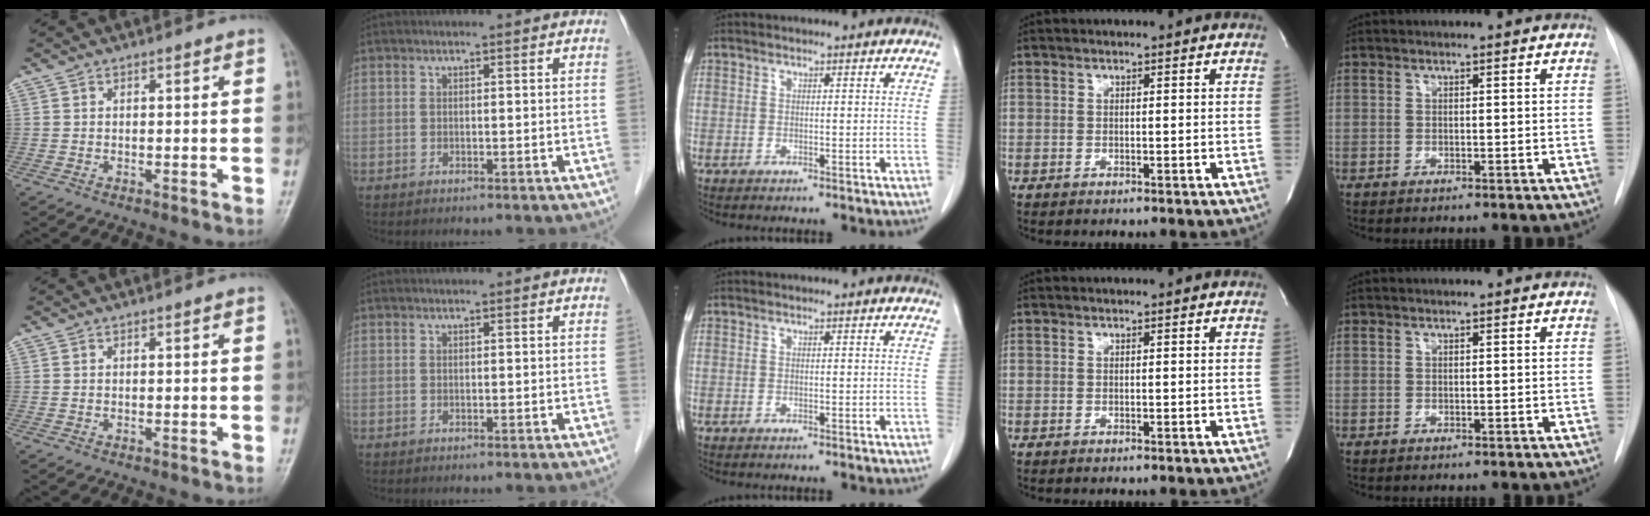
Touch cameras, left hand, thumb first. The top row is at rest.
{}